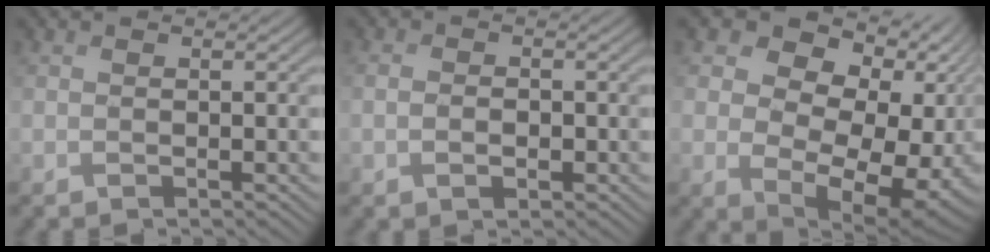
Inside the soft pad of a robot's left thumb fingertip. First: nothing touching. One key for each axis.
{"total": 2.1, "fx": -0.9, "fy": 1.4, "fz": 1.4, "tx": -0.025, "ty": -0.003, "tz": -0.016}
{"total": 15.1, "fx": 1.9, "fy": 10.3, "fz": 10.8, "tx": -0.153, "ty": -0.002, "tz": 0.036}